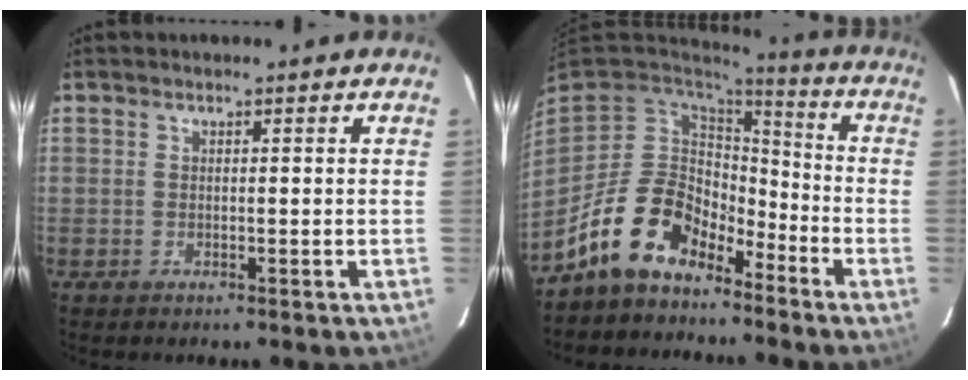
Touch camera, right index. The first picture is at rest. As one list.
[{"total": 14.3, "force": [-9.7, 7.8, 7.0], "torque": [-0.152, 0.014, -0.166]}]